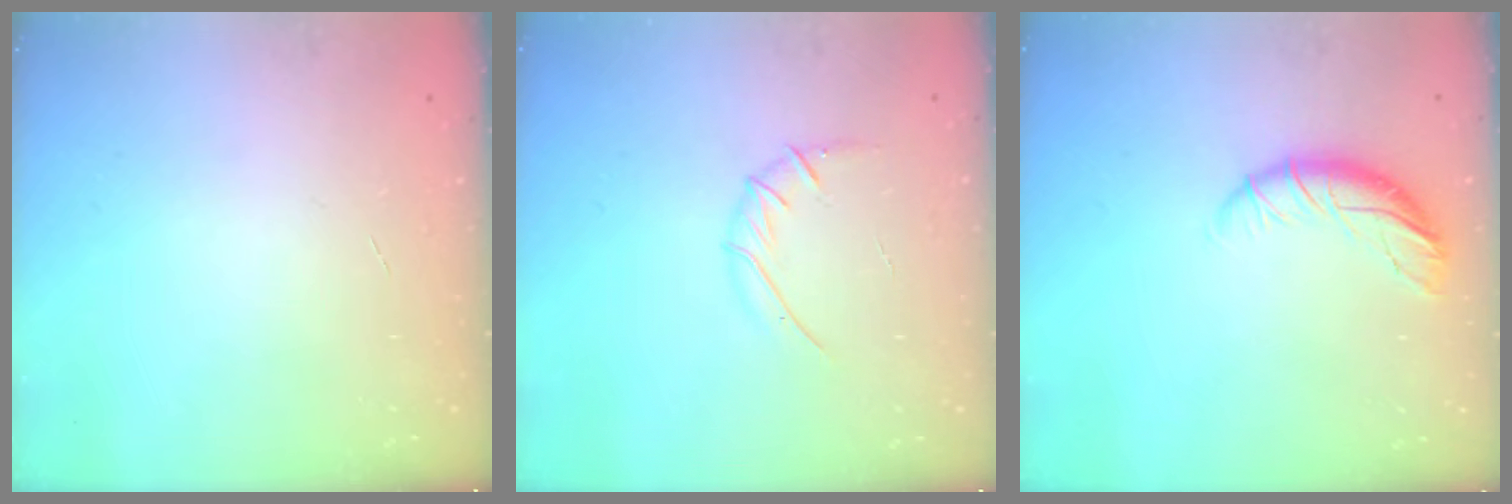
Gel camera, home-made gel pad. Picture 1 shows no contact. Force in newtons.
{"total": 5.5, "press": 5.3, "slide": 1.6}
{"total": 9.8, "press": 9.6, "slide": 1.7}